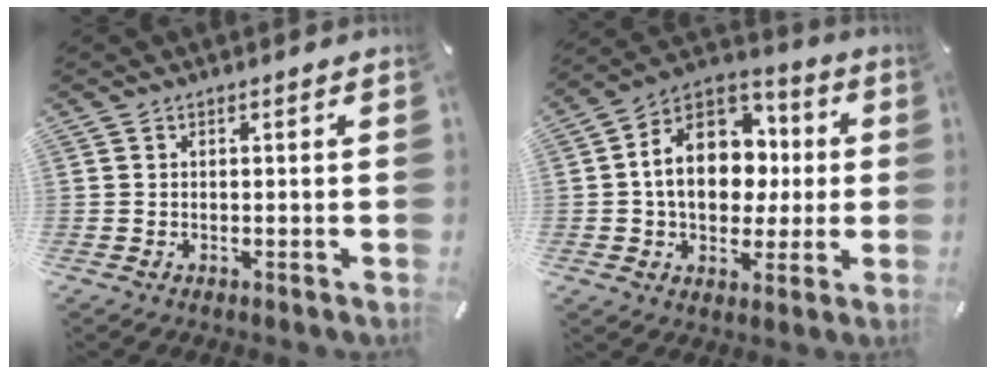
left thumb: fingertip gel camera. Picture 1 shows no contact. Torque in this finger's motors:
{"motor_torque": [2.48, 2.53, 1.46, -0.57, 0.47]}